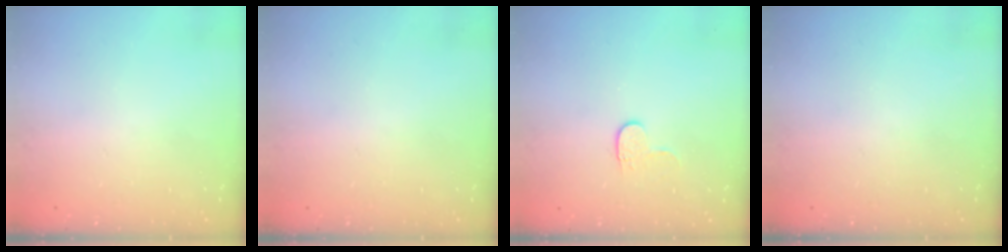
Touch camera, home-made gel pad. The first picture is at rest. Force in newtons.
{"total": 0.6, "press": 0.6, "slide": 0.2}
{"total": 3.9, "press": 3.9, "slide": 0.5}
{"total": 0.0}